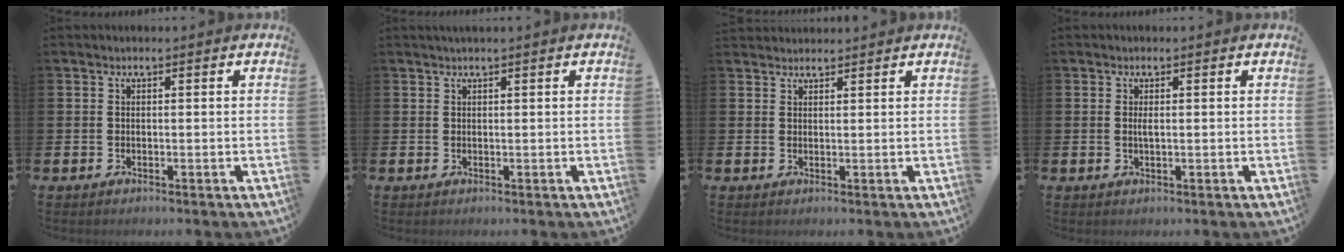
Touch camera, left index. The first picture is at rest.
{"total": 0.7, "force": [0.6, -0.1, 0.4], "torque": [-0.010, 0.003, 0.011]}
{"total": 1.8, "force": [1.7, 0.5, -0.1], "torque": [-0.001, -0.003, 0.032]}
{"total": 1.0, "force": [0.2, 0.2, 0.9], "torque": [-0.025, 0.005, 0.004]}